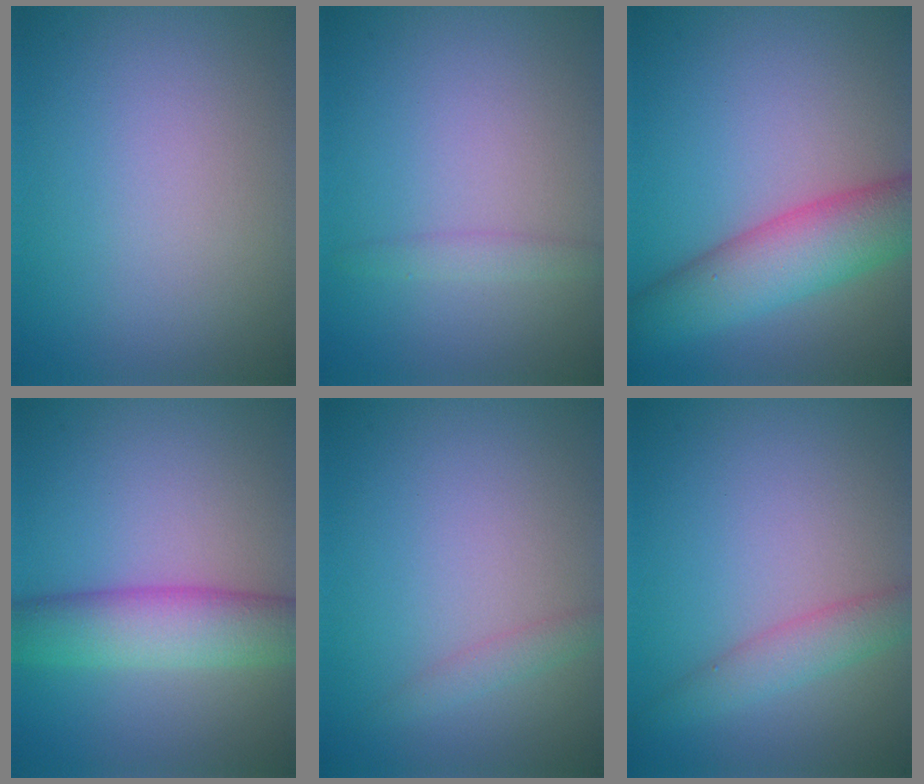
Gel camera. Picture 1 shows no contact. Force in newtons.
{"total": 1.3, "press": 1.3, "slide": 0.1}
{"total": 7.2, "press": 7.2, "slide": 0.3}
{"total": 6.0, "press": 6.0, "slide": 0.2}
{"total": 1.3, "press": 1.3, "slide": 0.1}
{"total": 2.7, "press": 2.7, "slide": 0.2}